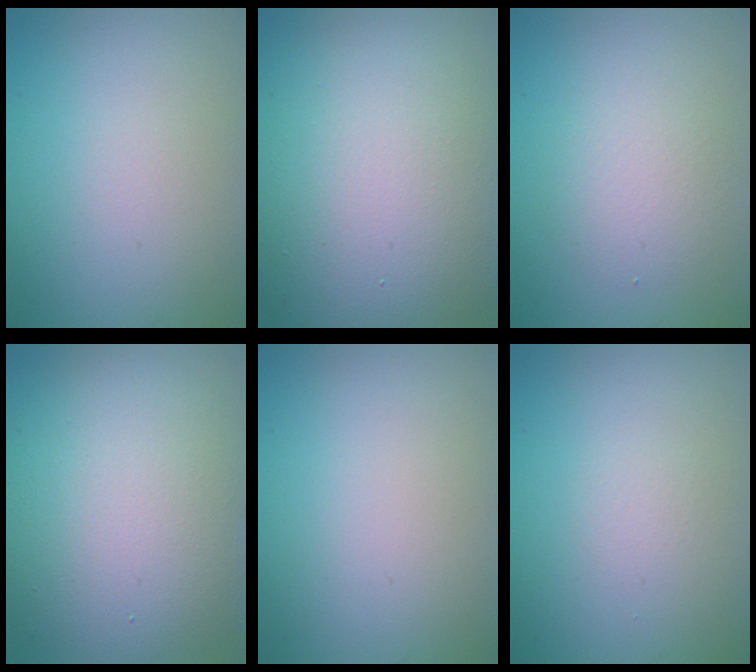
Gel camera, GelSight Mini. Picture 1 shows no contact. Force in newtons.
{"total": 15.5, "press": 15.5, "slide": 1.0}
{"total": 2.3, "press": 2.3, "slide": 0.0}
{"total": 12.2, "press": 12.2, "slide": 0.3}
{"total": 0.0}
{"total": 0.0}